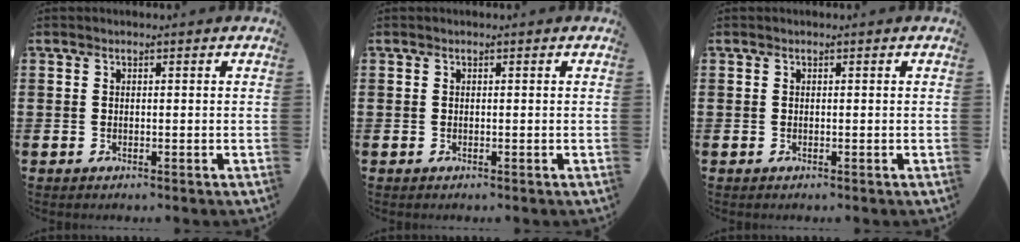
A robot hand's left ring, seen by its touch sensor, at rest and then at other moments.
{"total": 0.0}
{"total": 0.0}